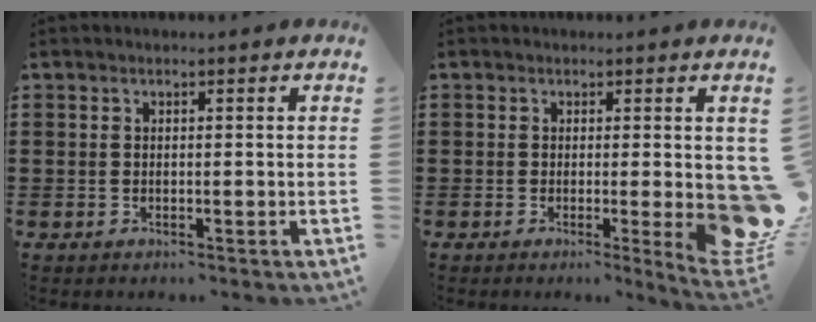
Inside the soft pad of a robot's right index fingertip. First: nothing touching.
{"total": 5.8, "force": [-0.5, 1.6, 5.6], "torque": [-0.070, -0.014, -0.002]}